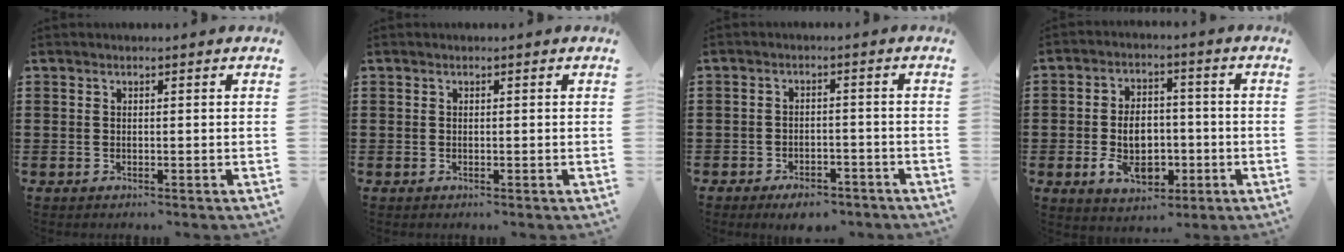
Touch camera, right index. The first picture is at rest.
{"total": 0.0}
{"total": 3.3, "force": [-3.1, 0.7, 0.9], "torque": [-0.017, 0.004, -0.060]}
{"total": 8.0, "force": [-1.9, 5.3, 5.7], "torque": [-0.092, -0.001, -0.037]}